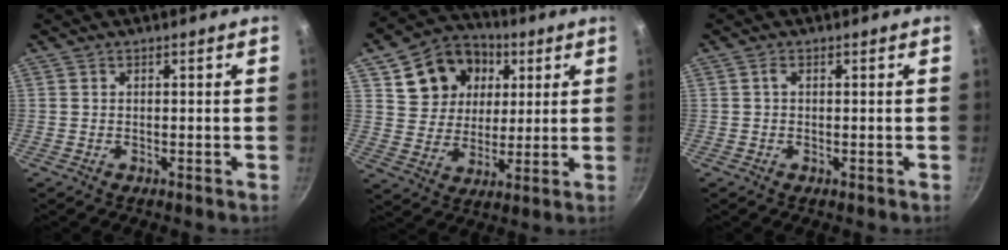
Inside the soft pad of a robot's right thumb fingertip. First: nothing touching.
{"total": 14.7, "force": [5.3, 12.1, 6.6], "torque": [-0.091, 0.004, 0.090]}
{"total": 1.0, "force": [0.2, 0.6, 0.8], "torque": [-0.014, 0.003, 0.001]}